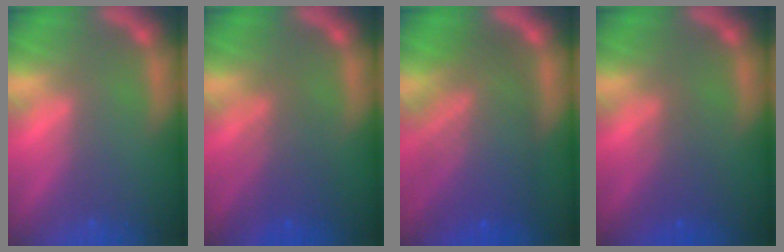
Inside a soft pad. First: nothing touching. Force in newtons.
{"total": 4.1}
{"total": 9.5}
{"total": 2.5}